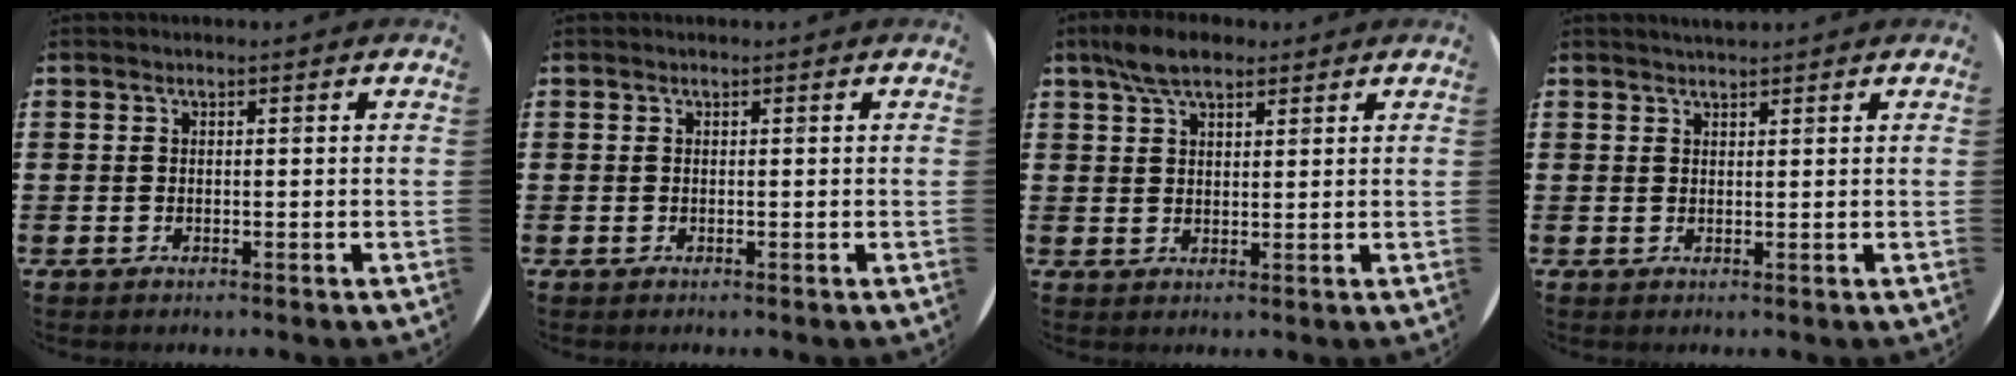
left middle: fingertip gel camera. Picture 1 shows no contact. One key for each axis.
{"total": 0.0}
{"total": 5.4, "fx": 4.2, "fy": 2.3, "fz": 2.5, "tx": -0.050, "ty": 0.001, "tz": 0.076}
{"total": 1.4, "fx": 1.4, "fy": 0.0, "fz": 0.3, "tx": -0.005, "ty": 0.003, "tz": 0.026}